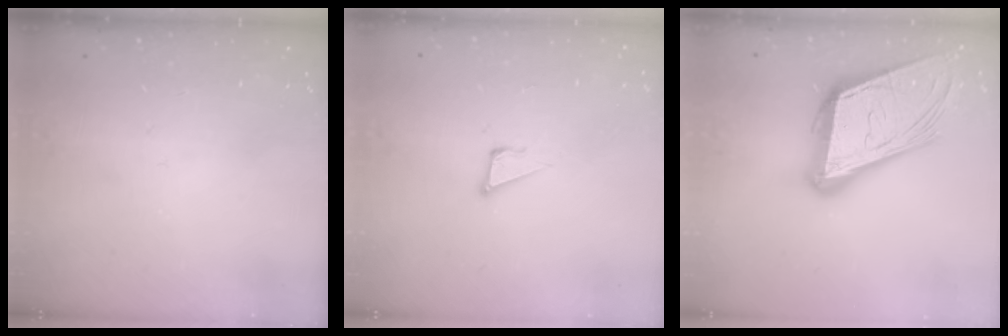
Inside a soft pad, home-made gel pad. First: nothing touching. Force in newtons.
{"total": 3.8, "press": 3.7, "slide": 0.8}
{"total": 22.1, "press": 21.7, "slide": 4.6}